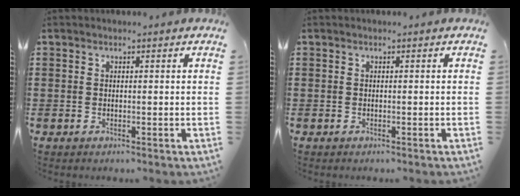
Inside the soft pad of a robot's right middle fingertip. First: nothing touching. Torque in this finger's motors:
{"motor_torque": [0.03, -0.03, 0.00, 0.01]}